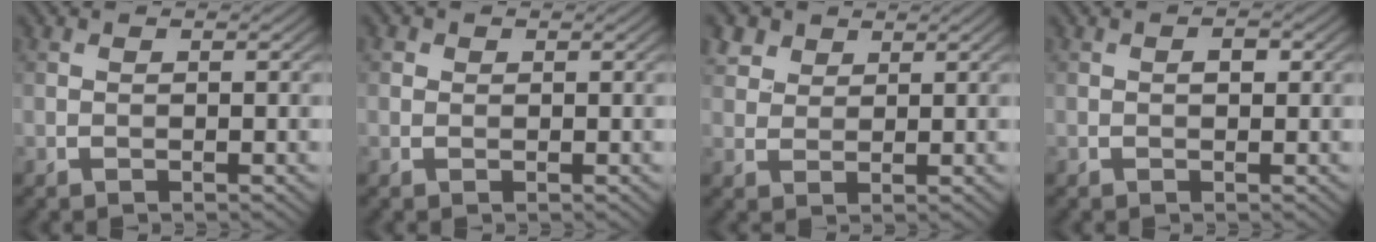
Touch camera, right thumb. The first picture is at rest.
{"total": 1.0, "force": [0.3, 0.9, 0.3], "torque": [-0.004, -0.001, 0.002]}
{"total": 3.9, "force": [2.5, 2.6, 1.5], "torque": [-0.048, 0.000, 0.061]}
{"total": 1.1, "force": [0.2, 0.7, 0.9], "torque": [-0.011, 0.001, 0.000]}